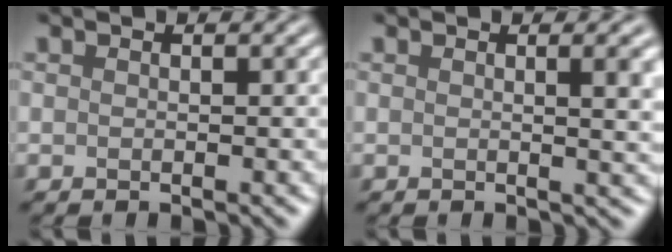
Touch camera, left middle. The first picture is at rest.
{"total": 2.9, "force": [0.7, 0.8, 2.7], "torque": [-0.025, 0.001, 0.008]}